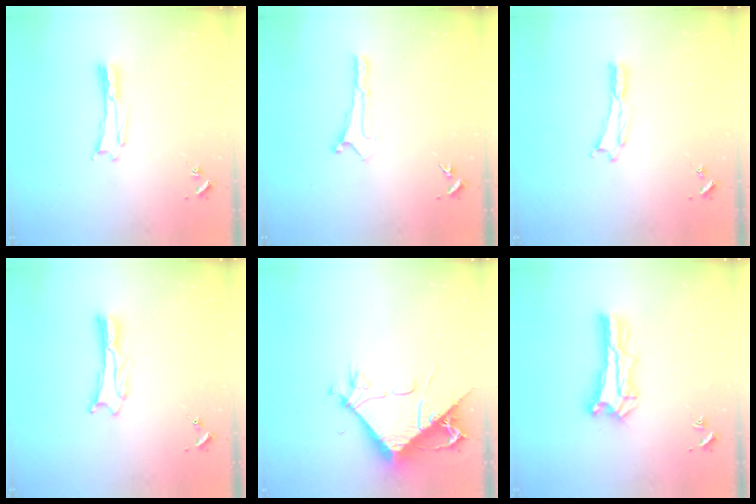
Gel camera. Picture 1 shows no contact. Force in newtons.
{"total": 0.0}
{"total": 0.0}
{"total": 1.1, "press": 1.1, "slide": 0.2}
{"total": 9.5, "press": 9.4, "slide": 1.2}
{"total": 2.7, "press": 2.7, "slide": 0.3}